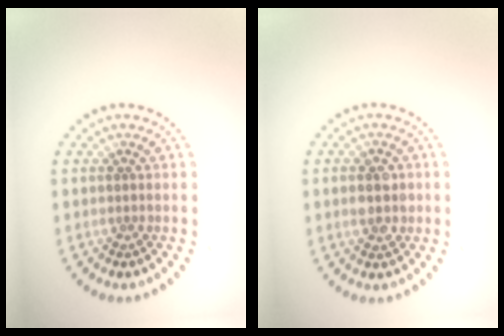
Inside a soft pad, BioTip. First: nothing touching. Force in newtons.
{"total": 2.8, "press": 2.8, "slide": 0.1}